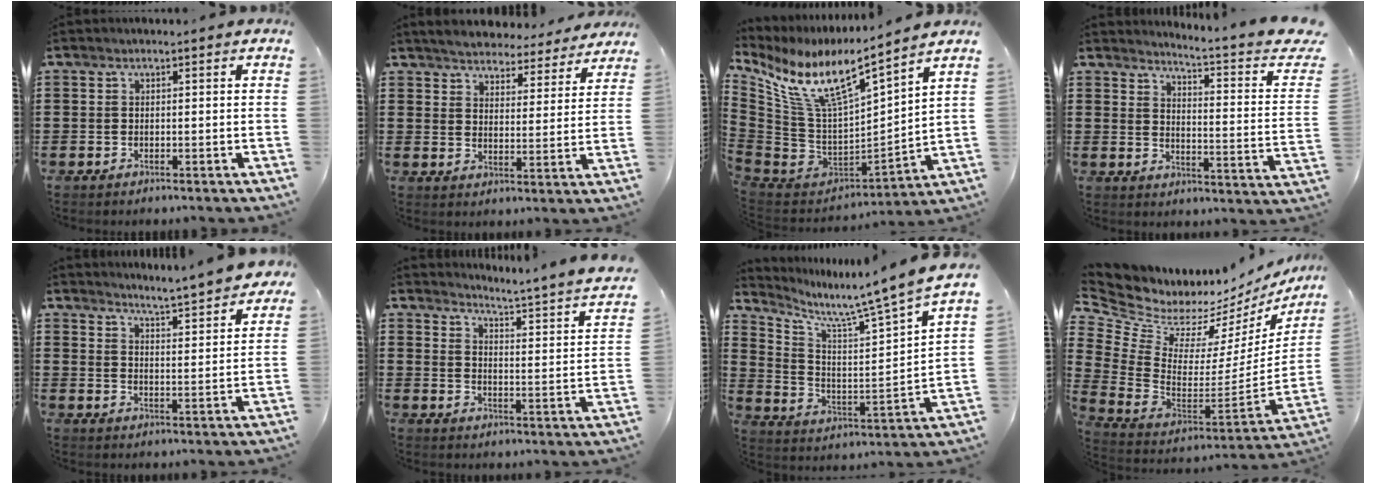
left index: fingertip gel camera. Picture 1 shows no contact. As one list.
[{"total": 4.8, "force": [4.8, 0.3, 0.2], "torque": [-0.030, -0.032, 0.083]}, {"total": 12.0, "force": [7.6, 2.5, 9.0], "torque": [-0.204, -0.057, 0.128]}, {"total": 3.8, "force": [2.8, -0.8, 2.4], "torque": [-0.048, -0.041, 0.033]}, {"total": 4.4, "force": [4.2, -1.1, 0.7], "torque": [-0.033, -0.030, 0.070]}, {"total": 3.2, "force": [2.7, -1.2, 1.1], "torque": [-0.041, -0.041, 0.033]}, {"total": 7.4, "force": [6.6, -0.8, 3.3], "torque": [-0.089, -0.066, 0.097]}, {"total": 5.9, "force": [4.7, 3.2, 1.5], "torque": [-0.082, -0.063, 0.074]}]